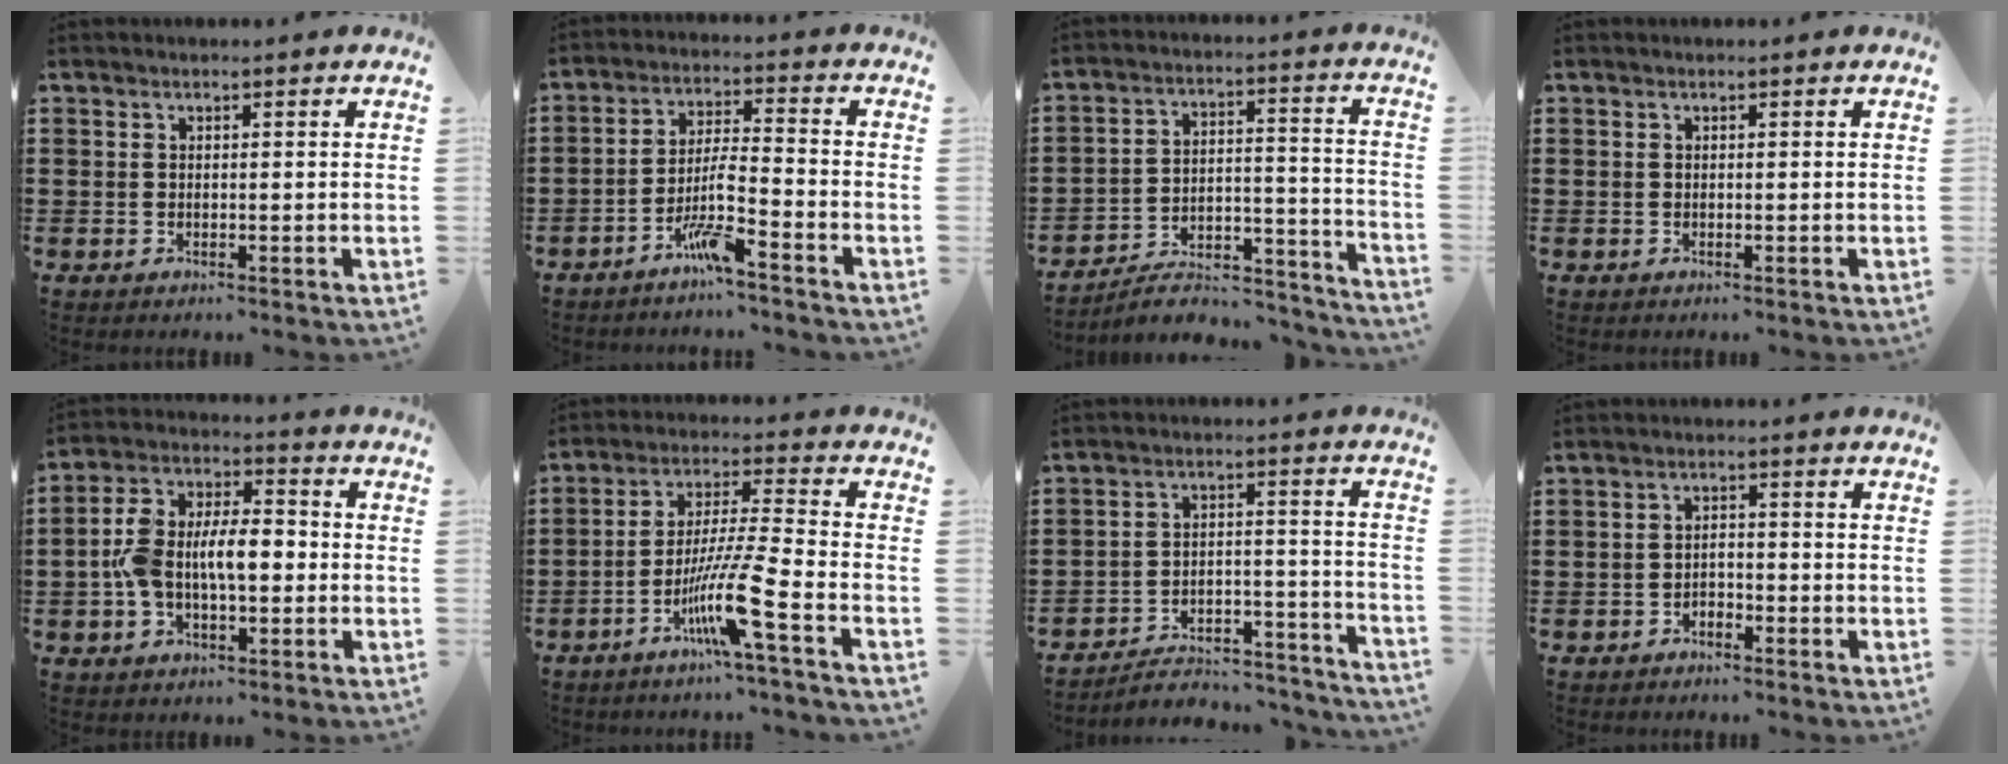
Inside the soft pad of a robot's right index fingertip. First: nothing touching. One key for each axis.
{"total": 7.1, "fx": -4.6, "fy": 0.6, "fz": 5.4, "tx": -0.118, "ty": -0.009, "tz": -0.089}
{"total": 5.5, "fx": -4.8, "fy": 1.7, "fz": 2.1, "tx": -0.031, "ty": 0.003, "tz": -0.093}
{"total": 0.0}
{"total": 9.2, "fx": -1.1, "fy": 5.0, "fz": 7.7, "tx": -0.166, "ty": 0.009, "tz": -0.025}
{"total": 11.0, "fx": -5.5, "fy": 0.0, "fz": 9.5, "tx": -0.197, "ty": -0.012, "tz": -0.109}
{"total": 4.3, "fx": -4.1, "fy": 0.9, "fz": 1.3, "tx": -0.025, "ty": -0.003, "tz": -0.086}
{"total": 1.6, "fx": -1.3, "fy": 0.7, "fz": 0.6, "tx": -0.017, "ty": 0.001, "tz": -0.028}